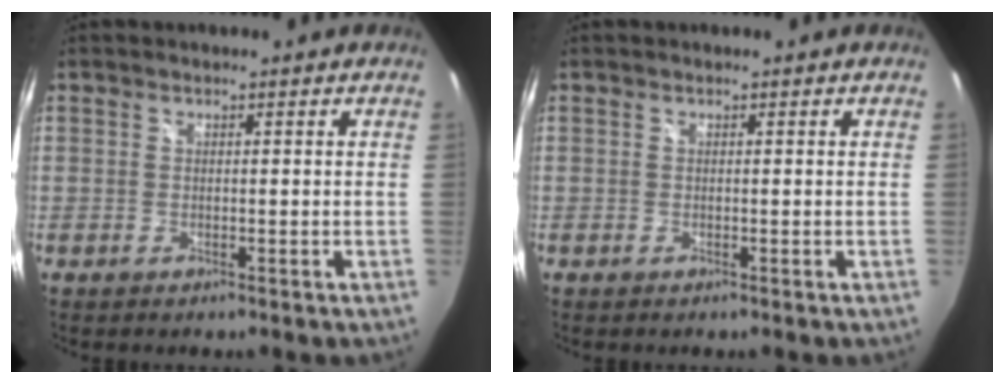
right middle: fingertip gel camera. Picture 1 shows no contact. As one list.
[{"total": 0.0}]